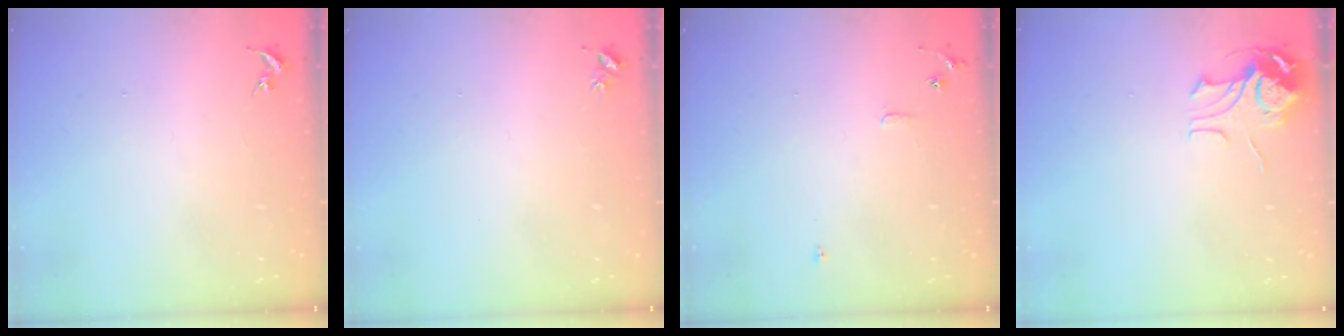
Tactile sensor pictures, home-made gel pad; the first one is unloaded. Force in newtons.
{"total": 3.1, "press": 3.0, "slide": 0.3}
{"total": 5.6, "press": 5.6, "slide": 0.6}
{"total": 8.3, "press": 8.3, "slide": 0.8}